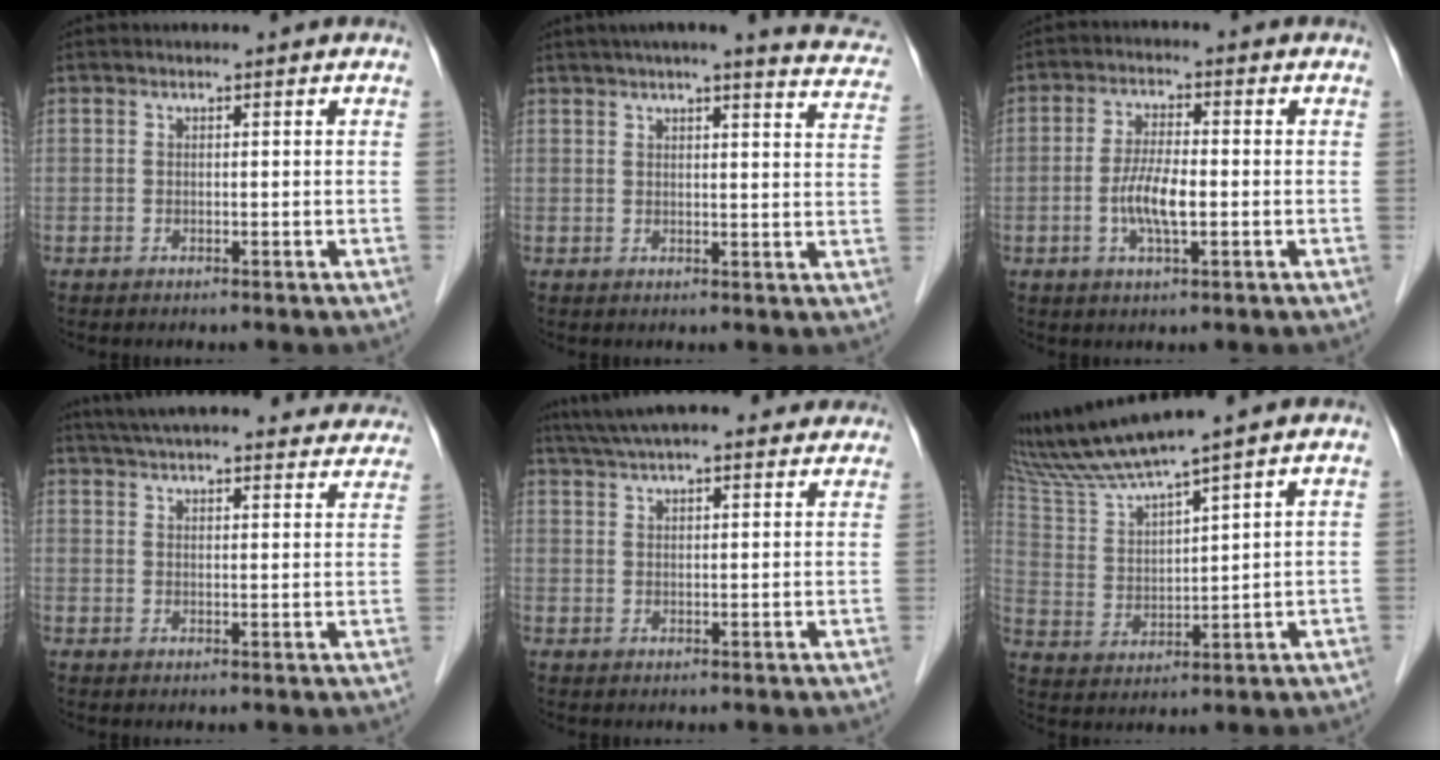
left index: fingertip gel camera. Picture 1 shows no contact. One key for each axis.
{"total": 14.5, "fx": 13.0, "fy": 1.2, "fz": 6.3, "tx": -0.071, "ty": -0.016, "tz": 0.138}
{"total": 5.7, "fx": -1.4, "fy": 1.3, "fz": 5.4, "tx": -0.112, "ty": -0.004, "tz": -0.027}
{"total": 27.4, "fx": 25.2, "fy": 4.8, "fz": 9.8, "tx": -0.159, "ty": -0.015, "tz": 0.314}
{"total": 18.9, "fx": 16.6, "fy": 3.5, "fz": 8.3, "tx": -0.130, "ty": 0.050, "tz": 0.230}
{"total": 10.1, "fx": 9.1, "fy": -1.8, "fz": 3.9, "tx": -0.092, "ty": 0.001, "tz": 0.187}